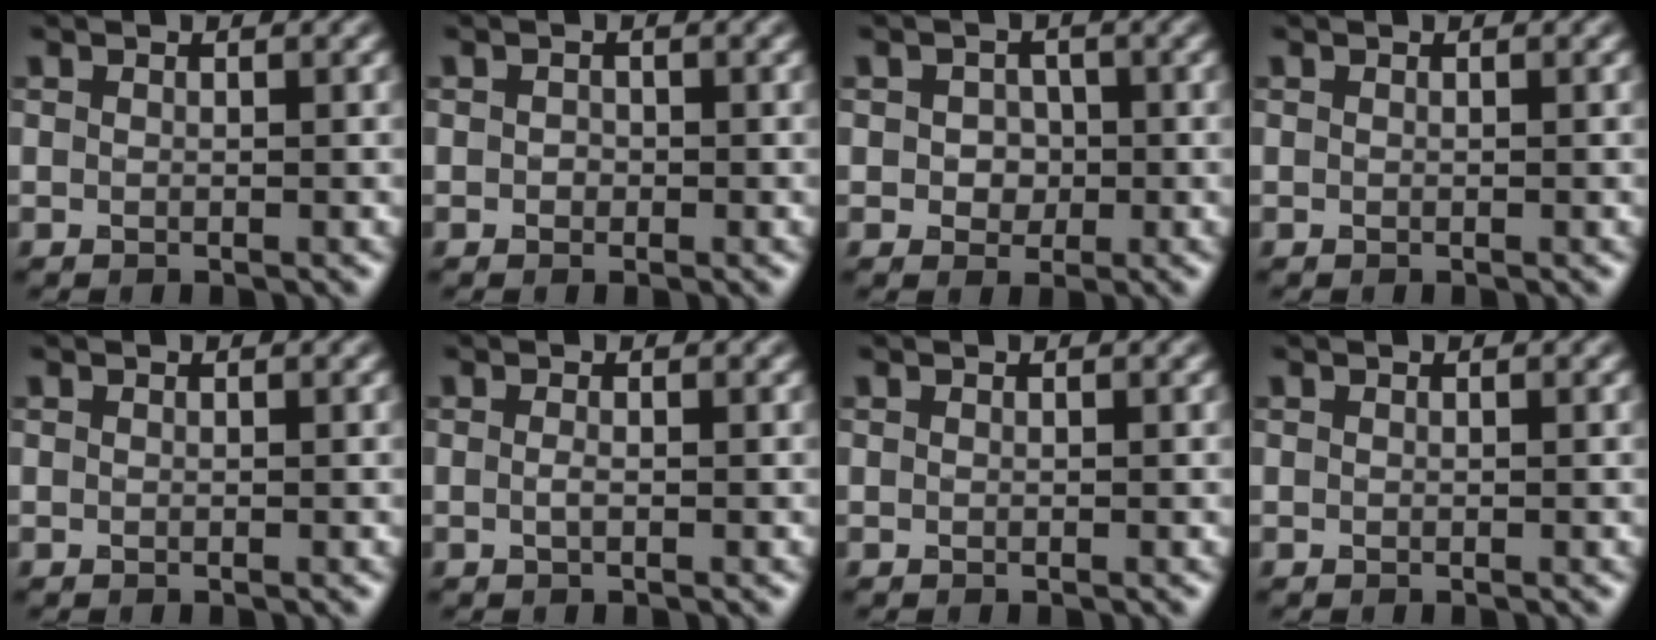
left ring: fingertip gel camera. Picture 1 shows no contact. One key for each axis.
{"total": 0.7, "fx": -0.1, "fy": 0.7, "fz": 0.3, "tx": -0.002, "ty": -0.004, "tz": -0.003}
{"total": 2.0, "fx": -0.1, "fy": 1.7, "fz": 0.9, "tx": -0.009, "ty": -0.002, "tz": -0.003}
{"total": 0.0}
{"total": 0.0}
{"total": 0.7, "fx": -0.1, "fy": 0.2, "fz": 0.7, "tx": -0.016, "ty": -0.001, "tz": -0.003}
{"total": 0.0}
{"total": 0.0}